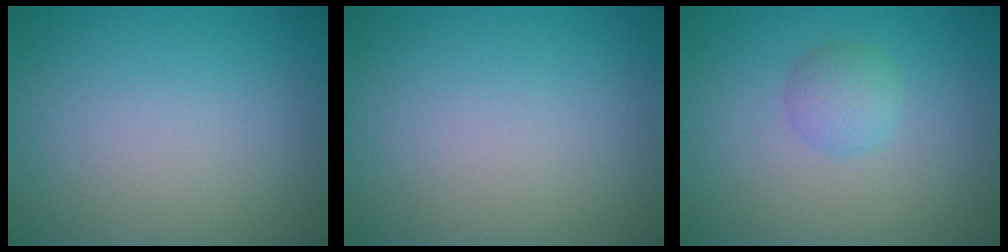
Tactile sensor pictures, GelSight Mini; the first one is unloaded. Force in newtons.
{"total": 0.0}
{"total": 1.9, "press": 1.9, "slide": 0.1}